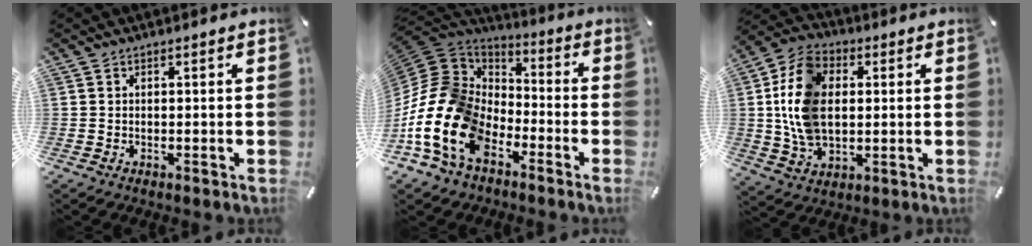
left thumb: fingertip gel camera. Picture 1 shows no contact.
{"total": 19.0, "force": [-8.6, 13.4, 10.4], "torque": [-0.256, 0.019, -0.156]}
{"total": 14.7, "force": [1.3, 10.6, 10.0], "torque": [-0.226, 0.011, 0.025]}